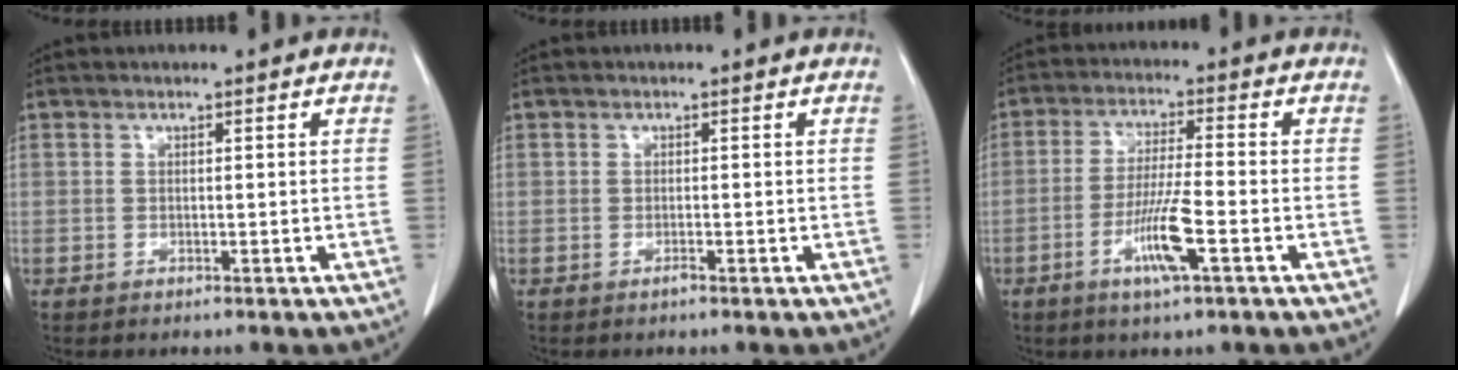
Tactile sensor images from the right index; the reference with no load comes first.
{"total": 0.6, "force": [-0.5, -0.1, 0.3], "torque": [-0.007, 0.000, -0.008]}
{"total": 7.9, "force": [-3.4, 0.0, 7.2], "torque": [-0.140, -0.011, -0.064]}